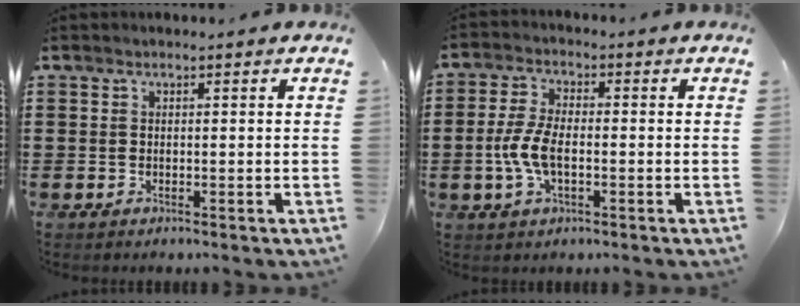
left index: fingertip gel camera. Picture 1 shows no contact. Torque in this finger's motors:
{"motor_torque": [0.23, 0.23, 0.56, 0.13]}